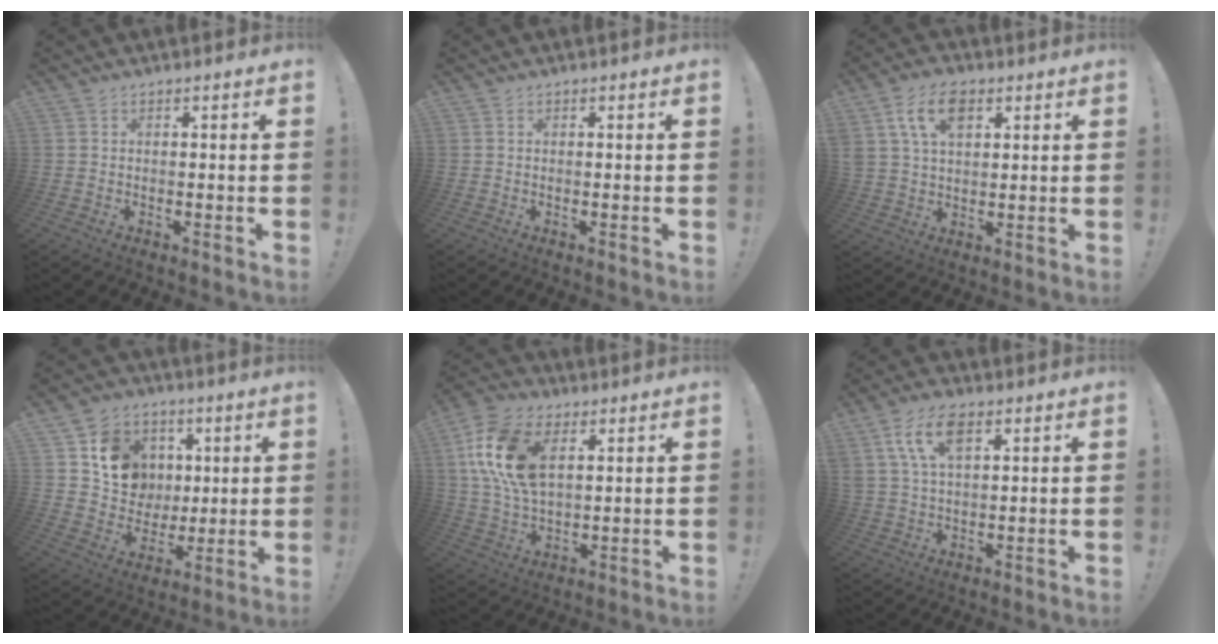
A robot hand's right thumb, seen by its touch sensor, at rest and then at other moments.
{"total": 0.0}
{"total": 10.5, "force": [4.6, 6.3, 7.0], "torque": [-0.134, 0.004, 0.085]}
{"total": 13.3, "force": [4.2, 11.7, 4.8], "torque": [-0.070, -0.013, 0.095]}
{"total": 17.8, "force": [5.7, 11.3, 12.6], "torque": [-0.252, -0.006, 0.105]}
{"total": 10.3, "force": [4.7, 5.2, 7.6], "torque": [-0.163, 0.002, 0.088]}